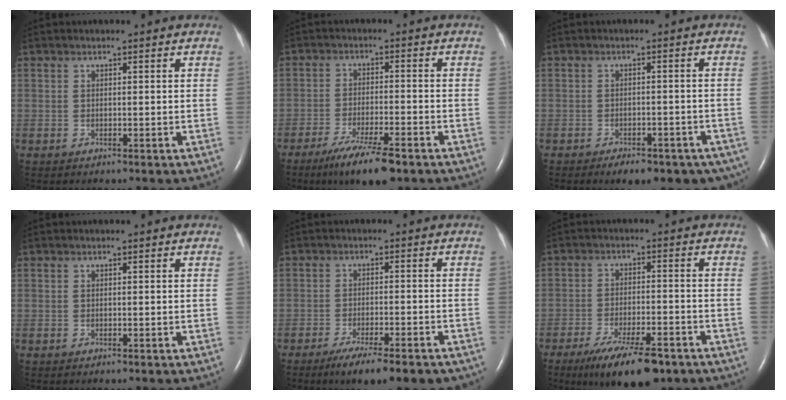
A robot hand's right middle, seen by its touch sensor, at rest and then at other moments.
{"total": 8.7, "force": [-5.9, 1.0, 6.2], "torque": [-0.116, -0.021, -0.097]}
{"total": 11.0, "force": [-8.0, 5.1, 5.7], "torque": [-0.066, 0.000, -0.094]}
{"total": 0.0}
{"total": 10.6, "force": [-7.9, 1.6, 6.8], "torque": [-0.090, -0.016, -0.114]}
{"total": 11.4, "force": [-7.8, 2.7, 7.8], "torque": [-0.134, -0.020, -0.124]}